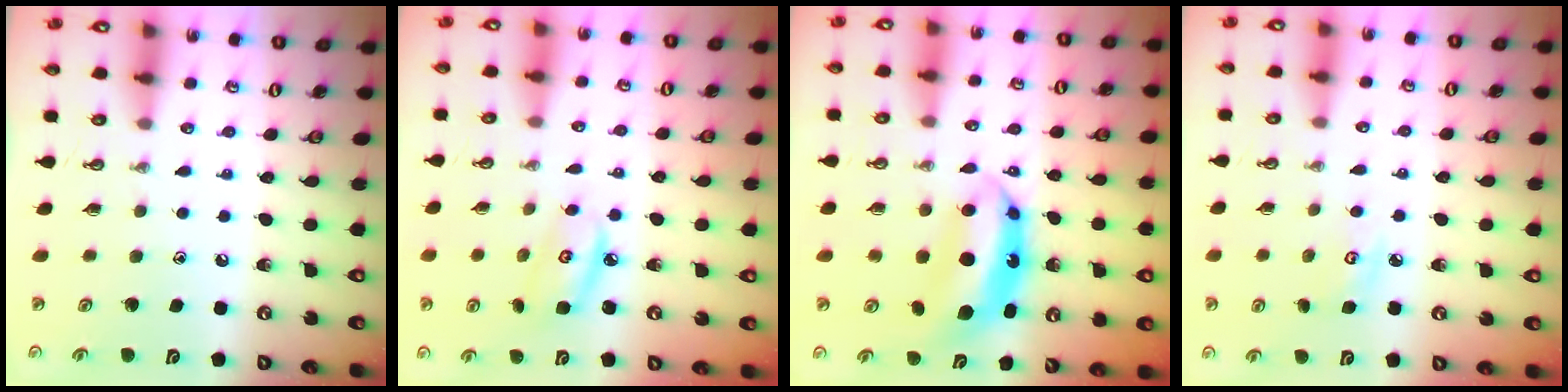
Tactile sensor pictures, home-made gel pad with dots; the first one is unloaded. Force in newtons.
{"total": 5.4, "press": 5.4, "slide": 0.4}
{"total": 8.0, "press": 7.9, "slide": 0.8}
{"total": 4.4, "press": 4.3, "slide": 0.4}